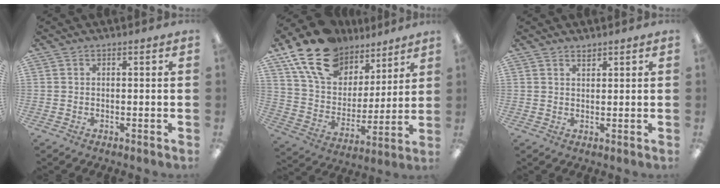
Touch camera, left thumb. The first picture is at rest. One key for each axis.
{"total": 18.9, "fx": 13.0, "fy": 11.3, "fz": 7.8, "tx": -0.158, "ty": -0.065, "tz": 0.242}
{"total": 1.4, "fx": 1.4, "fy": 0.3, "fz": 0.1, "tx": 0.004, "ty": -0.006, "tz": 0.025}